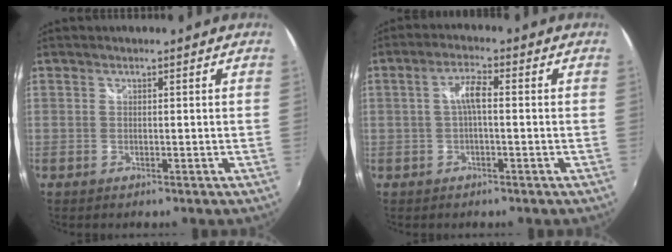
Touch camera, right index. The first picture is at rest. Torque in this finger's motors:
{"motor_torque": [0.40, -0.27, 0.38, 0.07]}